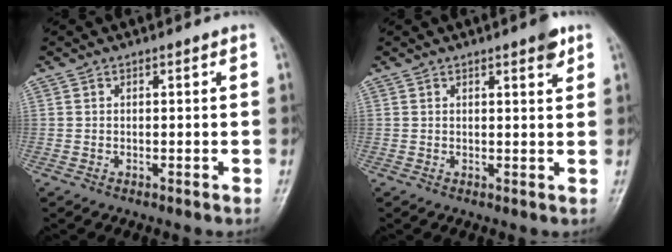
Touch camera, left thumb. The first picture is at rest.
{"total": 3.0, "force": [1.9, 0.7, 2.3], "torque": [-0.025, -0.009, 0.021]}